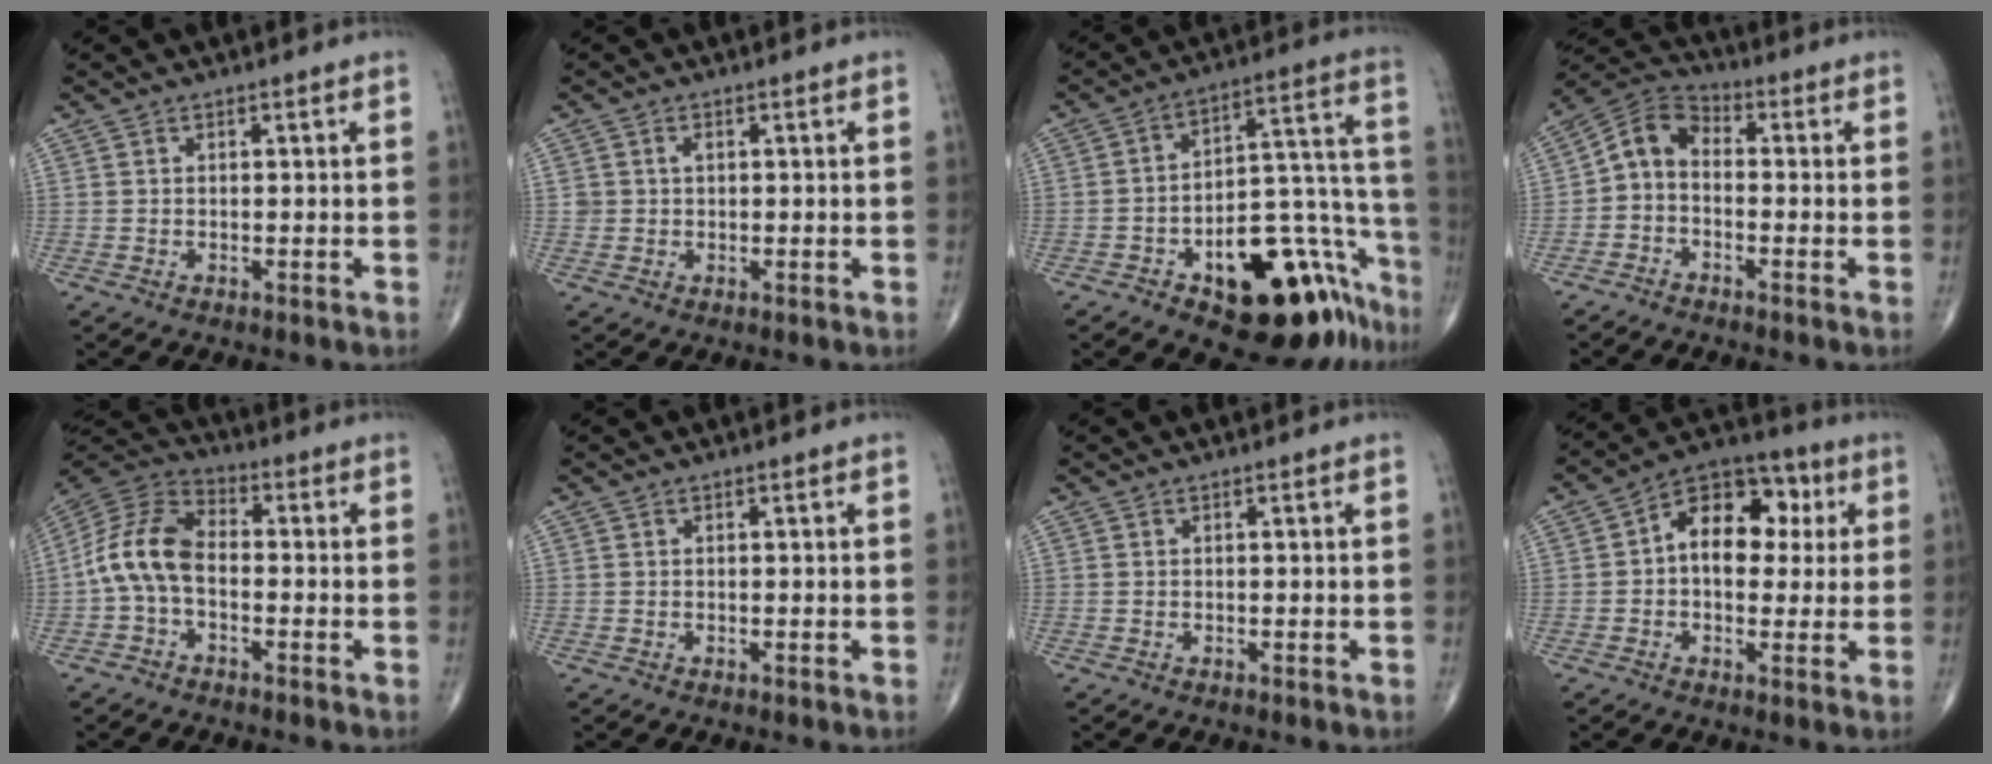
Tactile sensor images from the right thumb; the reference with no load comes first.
{"total": 1.5, "force": [0.4, 1.2, 0.8], "torque": [-0.009, 0.000, 0.007]}
{"total": 24.0, "force": [-12.9, 10.9, 17.1], "torque": [-0.133, 0.118, -0.176]}
{"total": 6.9, "force": [-1.2, 4.8, 4.8], "torque": [-0.077, 0.032, -0.043]}
{"total": 10.9, "force": [-1.6, 6.7, 8.5], "torque": [-0.166, 0.034, -0.045]}
{"total": 0.0}
{"total": 0.0}
{"total": 12.8, "force": [1.8, 8.6, 9.3], "torque": [-0.099, 0.026, 0.015]}